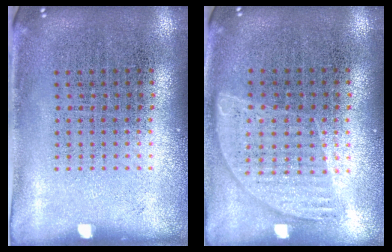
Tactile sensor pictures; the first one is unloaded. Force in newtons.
{"total": 0.9, "press": 0.8, "slide": 0.3}